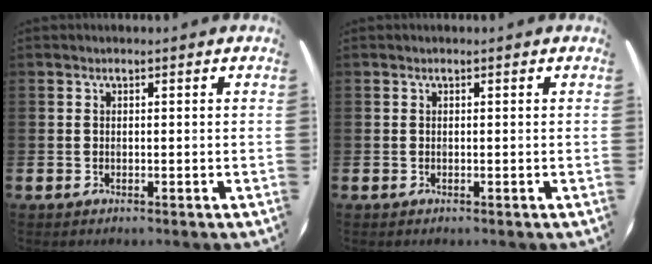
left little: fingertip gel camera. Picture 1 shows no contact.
{"total": 0.0}